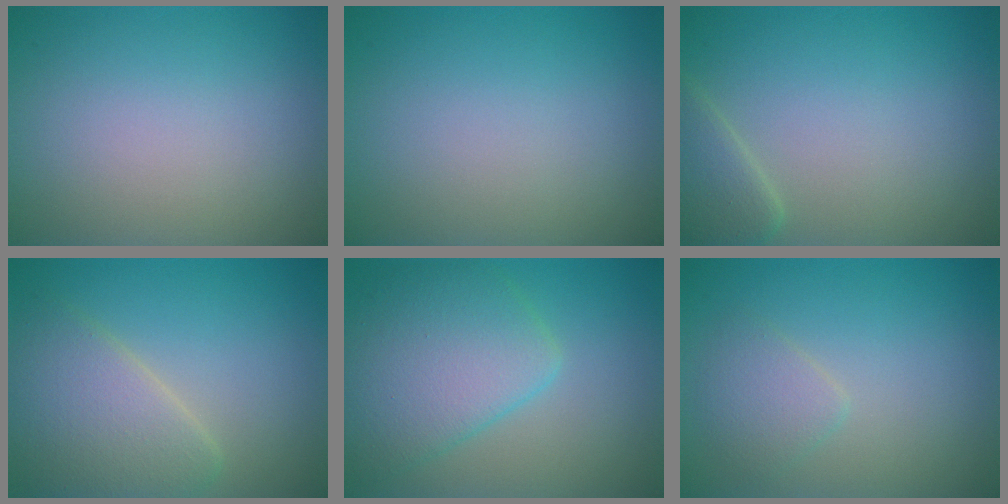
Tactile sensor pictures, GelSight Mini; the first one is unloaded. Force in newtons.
{"total": 0.0}
{"total": 2.6, "press": 2.6, "slide": 0.2}
{"total": 5.2, "press": 5.2, "slide": 0.3}
{"total": 6.3, "press": 6.3, "slide": 0.1}
{"total": 1.8, "press": 1.8, "slide": 0.0}